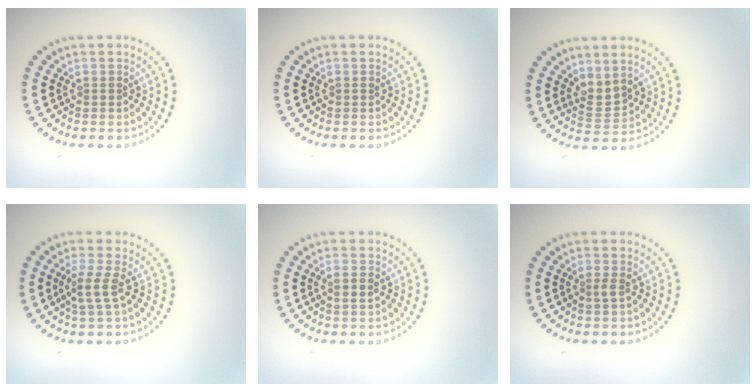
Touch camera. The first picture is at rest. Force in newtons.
{"total": 0.0}
{"total": 2.0, "press": 1.4, "slide": 1.4}
{"total": 2.0, "press": 1.6, "slide": 1.3}
{"total": 1.2, "press": 1.0, "slide": 0.6}
{"total": 0.8, "press": 0.5, "slide": 0.6}